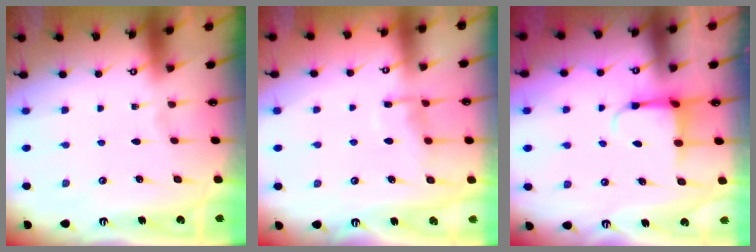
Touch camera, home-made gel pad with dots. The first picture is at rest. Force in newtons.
{"total": 7.7, "press": 7.7, "slide": 0.8}
{"total": 4.2, "press": 4.1, "slide": 1.0}